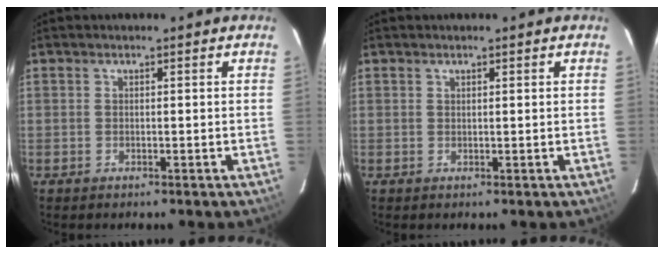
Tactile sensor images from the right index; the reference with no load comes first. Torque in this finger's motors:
{"motor_torque": [0.10, -0.02, -0.07, -0.01]}